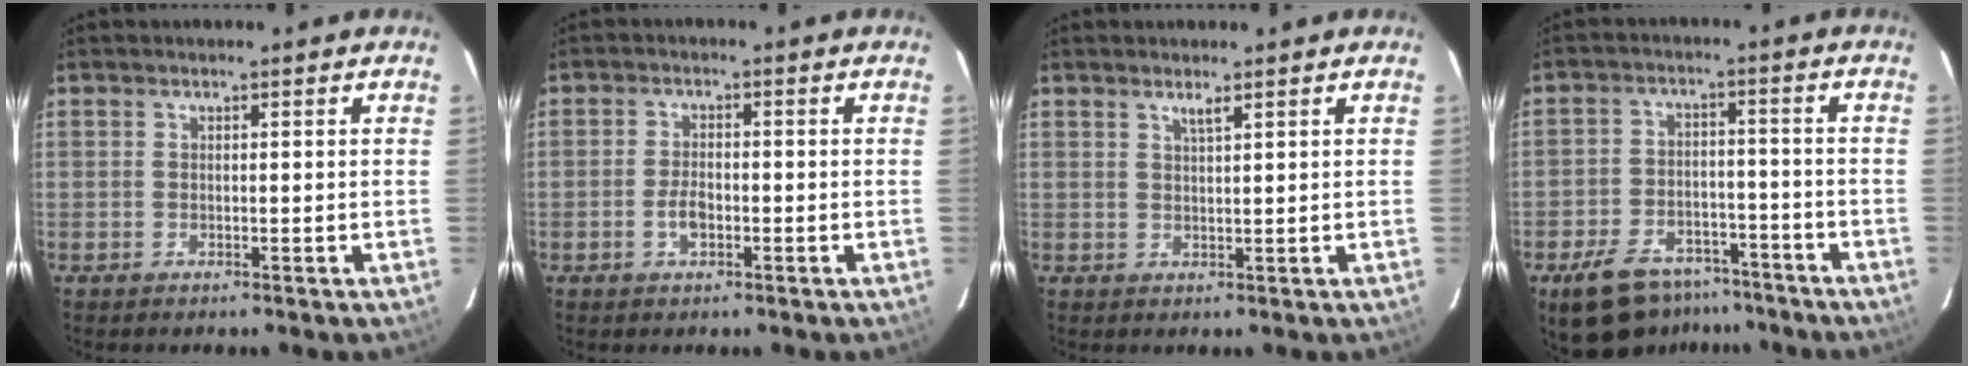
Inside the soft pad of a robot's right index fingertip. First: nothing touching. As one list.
[{"total": 3.3, "force": [-1.2, 1.8, 2.5], "torque": [-0.051, 0.001, -0.021]}, {"total": 1.6, "force": [1.1, 0.0, 1.1], "torque": [-0.019, 0.000, 0.019]}, {"total": 13.3, "force": [-9.7, 7.2, 5.7], "torque": [-0.131, 0.011, -0.135]}]